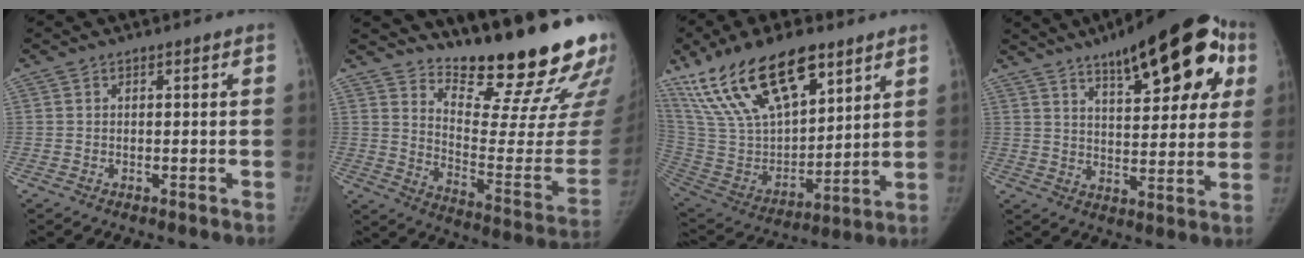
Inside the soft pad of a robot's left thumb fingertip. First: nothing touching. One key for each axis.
{"total": 23.8, "fx": 19.5, "fy": 4.5, "fz": 12.9, "tx": -0.154, "ty": -0.162, "tz": 0.276}
{"total": 26.1, "fx": 16.2, "fy": 11.9, "fz": 16.6, "tx": -0.288, "ty": -0.040, "tz": 0.306}
{"total": 23.5, "fx": 11.3, "fy": 8.7, "fz": 18.7, "tx": -0.220, "ty": -0.007, "tz": 0.160}